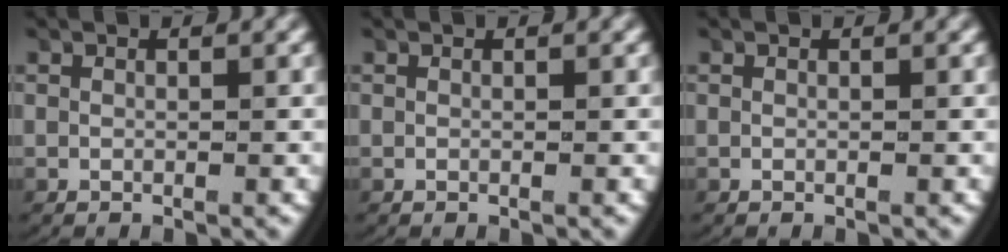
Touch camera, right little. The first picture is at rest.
{"total": 0.0}
{"total": 0.0}